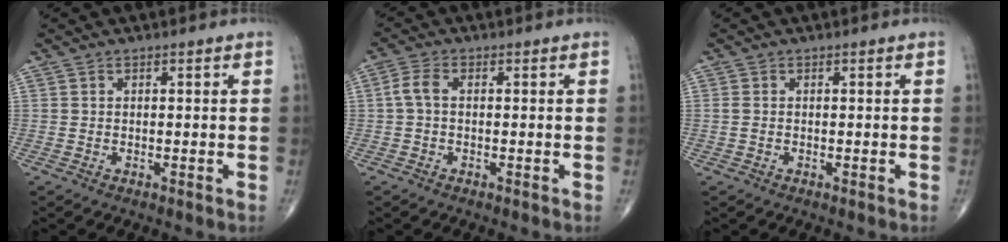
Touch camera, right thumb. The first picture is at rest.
{"total": 3.0, "force": [0.0, 1.6, 2.5], "torque": [-0.059, 0.007, -0.006]}
{"total": 1.1, "force": [-0.1, 0.8, 0.8], "torque": [-0.024, 0.002, -0.001]}